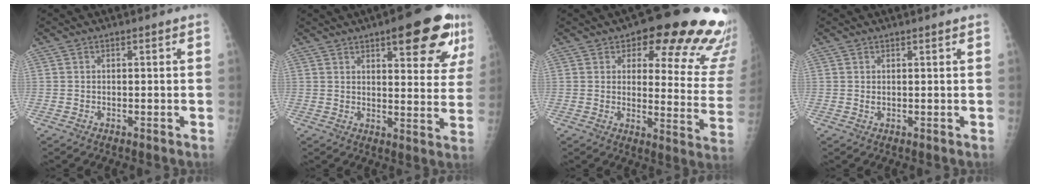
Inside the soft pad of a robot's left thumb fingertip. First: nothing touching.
{"total": 16.8, "force": [9.2, 5.3, 13.1], "torque": [-0.137, -0.033, 0.117]}
{"total": 21.4, "force": [14.1, 8.3, 13.8], "torque": [-0.110, -0.075, 0.160]}
{"total": 1.3, "force": [0.9, 0.3, 0.9], "torque": [-0.016, -0.001, 0.016]}